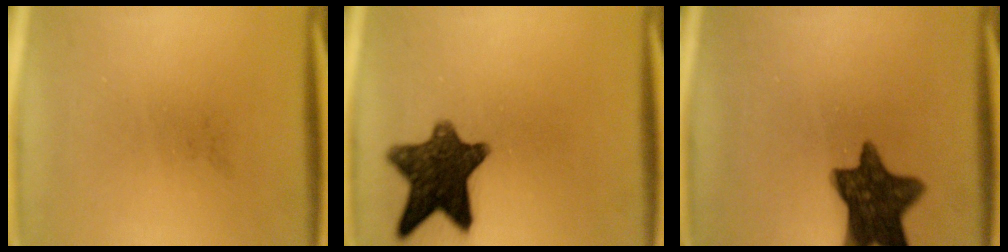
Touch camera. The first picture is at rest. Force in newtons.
{"total": 12.0}
{"total": 11.9}